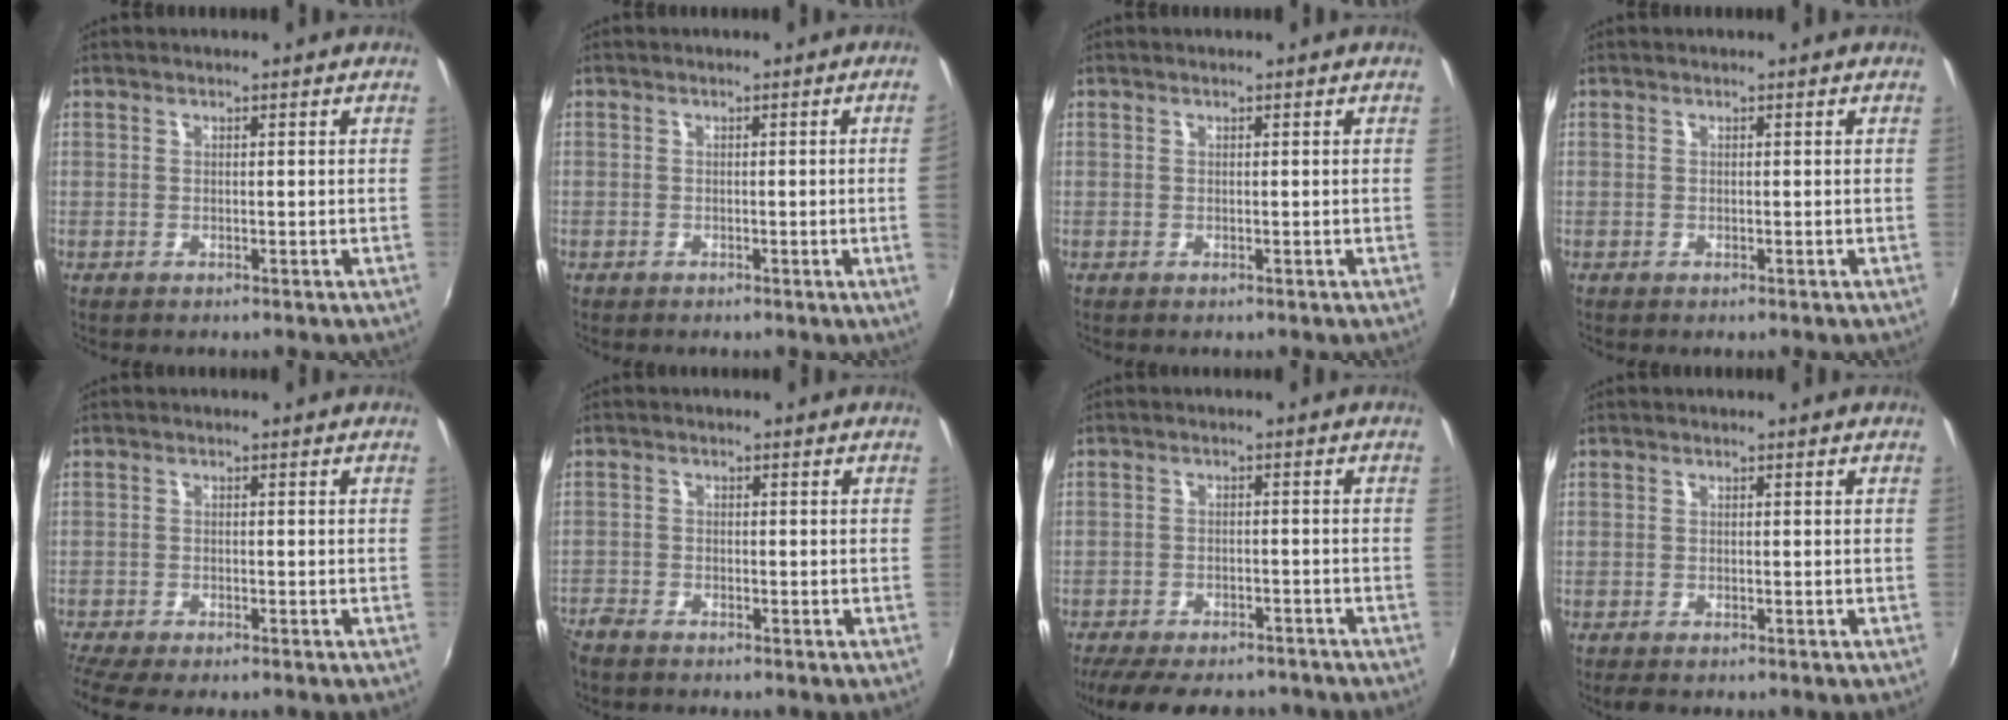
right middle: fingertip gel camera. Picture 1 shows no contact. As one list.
[{"total": 2.0, "force": [-0.2, -1.2, 1.6], "torque": [-0.026, -0.011, 0.000]}, {"total": 0.0}, {"total": 0.0}, {"total": 4.9, "force": [-4.3, 0.5, 2.3], "torque": [-0.063, -0.029, -0.078]}, {"total": 3.4, "force": [-3.1, 0.9, 1.0], "torque": [-0.032, -0.014, -0.064]}, {"total": 15.0, "force": [-12.3, 5.2, 6.8], "torque": [-0.147, -0.022, -0.174]}, {"total": 1.8, "force": [-1.4, 0.6, 1.0], "torque": [-0.019, -0.010, -0.023]}]